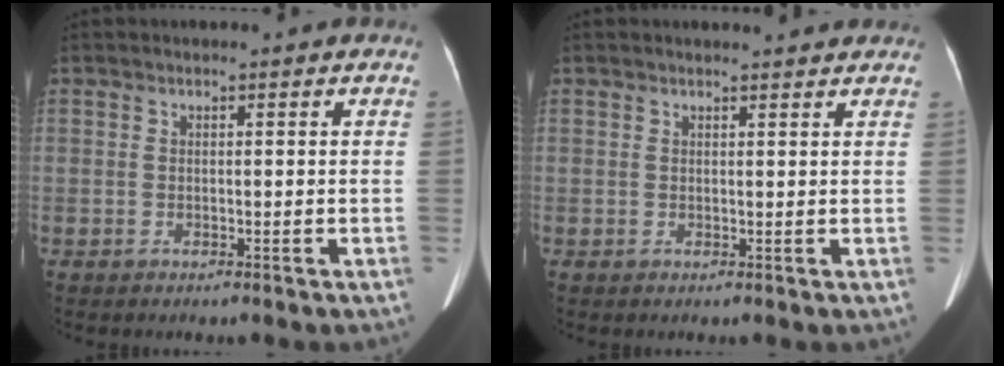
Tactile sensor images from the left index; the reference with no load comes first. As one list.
[{"total": 3.2, "force": [3.1, 0.4, 0.7], "torque": [-0.014, 0.004, 0.030]}]